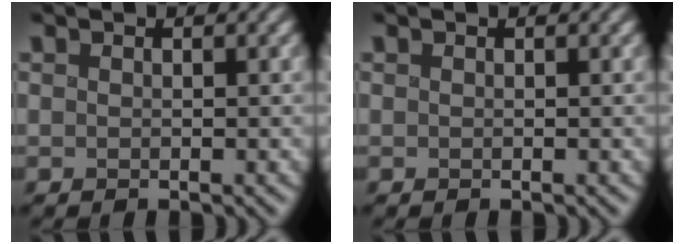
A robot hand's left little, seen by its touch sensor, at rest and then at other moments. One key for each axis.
{"total": 0.0}